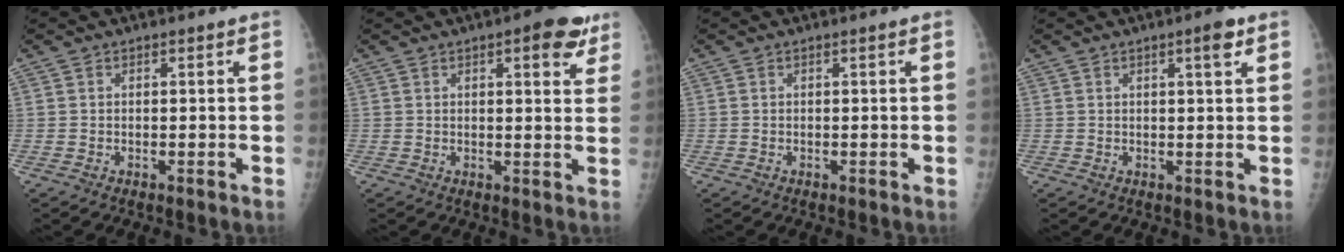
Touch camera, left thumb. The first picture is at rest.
{"total": 7.0, "force": [3.8, 2.6, 5.3], "torque": [-0.040, -0.012, 0.038]}
{"total": 0.0}
{"total": 2.8, "force": [1.5, 0.5, 2.3], "torque": [-0.032, -0.006, 0.020]}